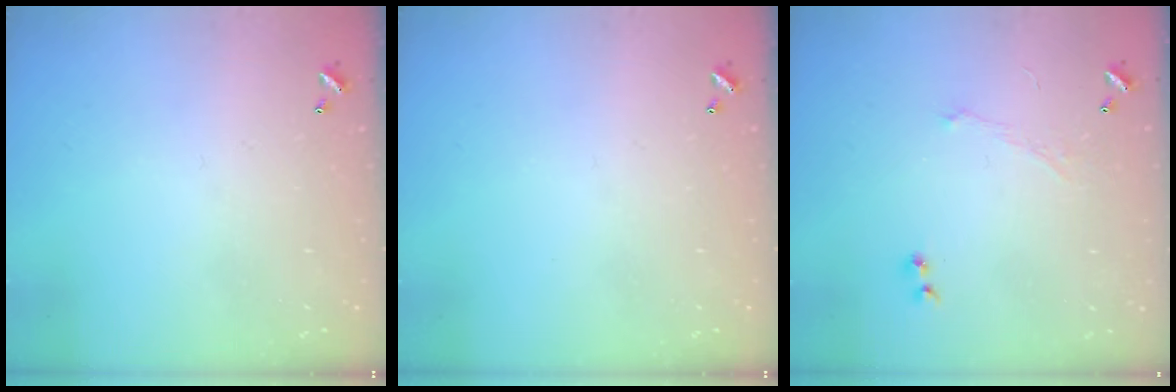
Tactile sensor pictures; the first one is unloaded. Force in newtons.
{"total": 0.0}
{"total": 1.2, "press": 1.0, "slide": 0.8}